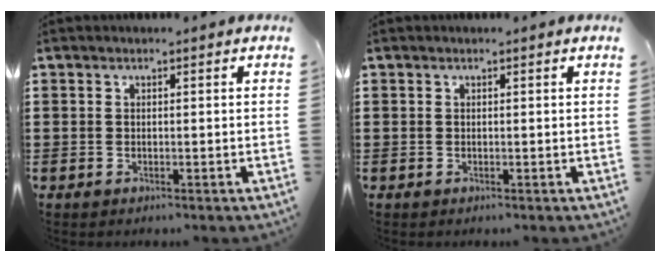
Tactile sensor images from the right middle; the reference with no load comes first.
{"total": 0.0}